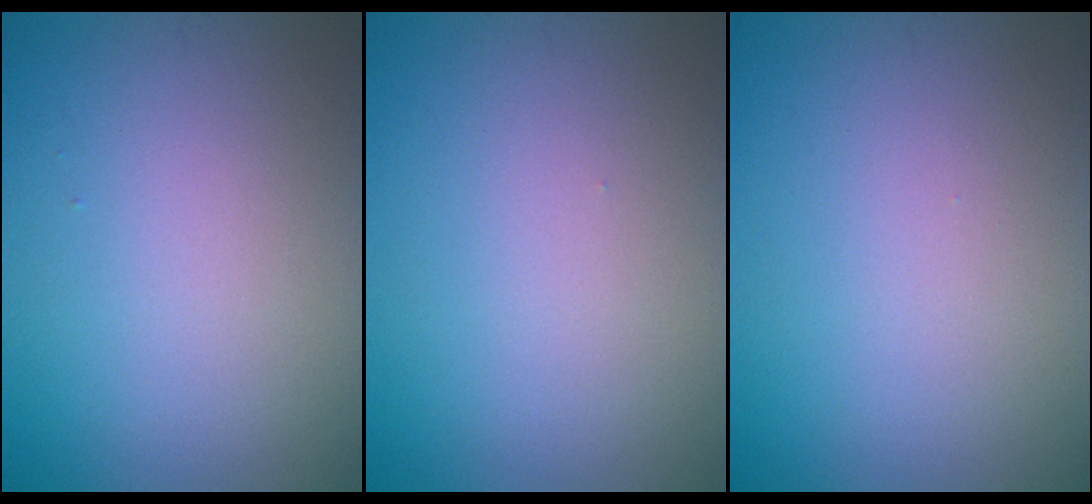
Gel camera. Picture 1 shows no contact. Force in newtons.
{"total": 0.0}
{"total": 0.0}